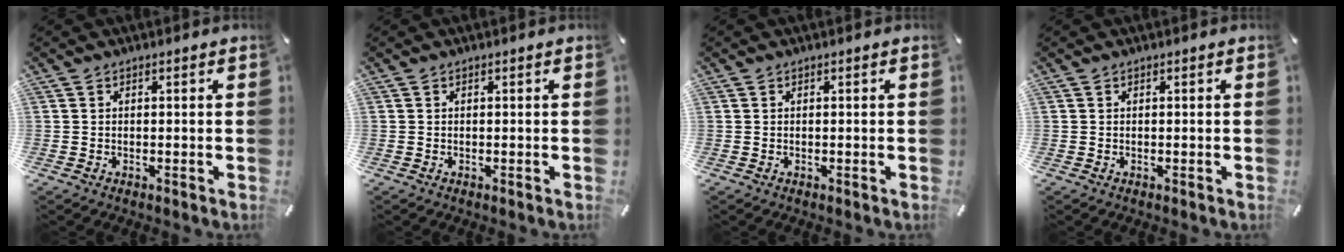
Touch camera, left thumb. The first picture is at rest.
{"total": 0.0}
{"total": 0.0}
{"total": 0.0}